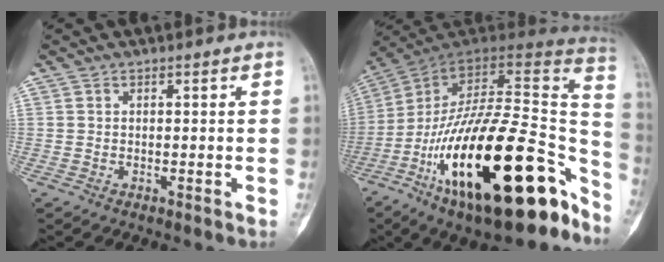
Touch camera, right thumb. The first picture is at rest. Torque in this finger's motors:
{"motor_torque": [2.60, 2.41, 2.40, -0.37, 1.06]}